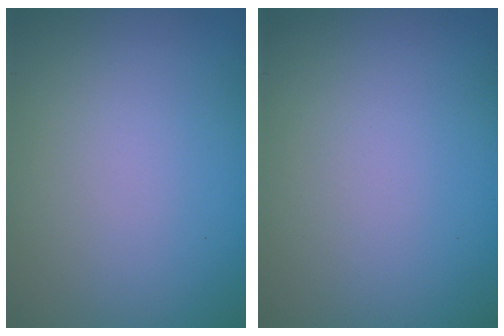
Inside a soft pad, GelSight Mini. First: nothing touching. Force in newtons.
{"total": 0.0}